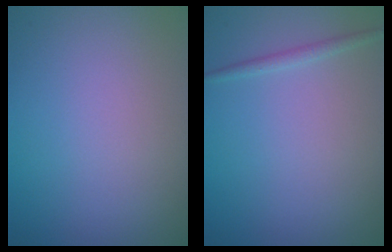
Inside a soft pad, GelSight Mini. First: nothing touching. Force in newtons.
{"total": 0.9, "press": 0.9, "slide": 0.1}